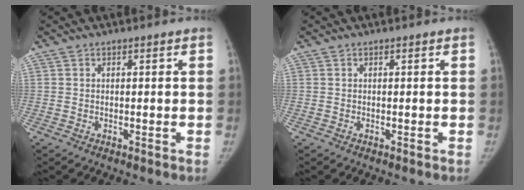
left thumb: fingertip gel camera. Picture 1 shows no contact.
{"total": 0.0}